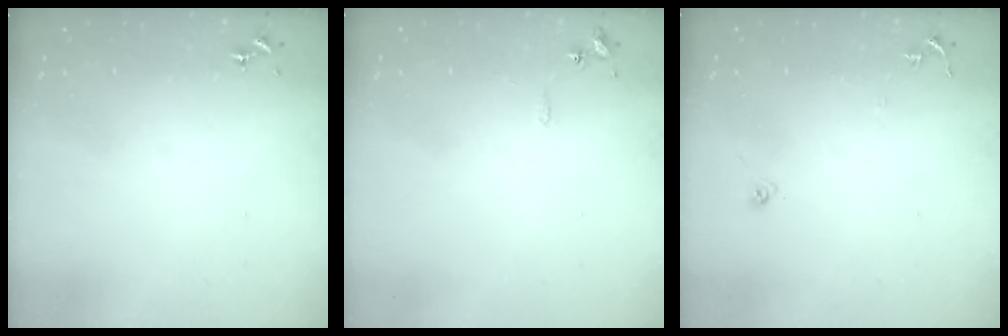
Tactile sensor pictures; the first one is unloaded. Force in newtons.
{"total": 4.5, "press": 4.4, "slide": 0.6}
{"total": 6.2, "press": 6.1, "slide": 0.5}